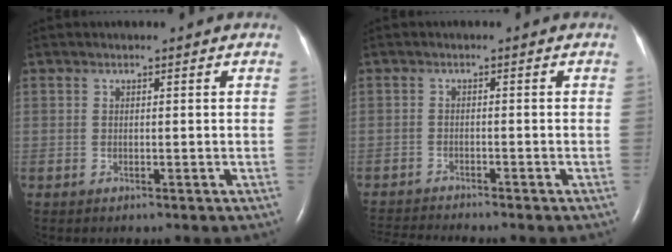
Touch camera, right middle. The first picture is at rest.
{"total": 5.9, "force": [-5.7, -0.9, 1.5], "torque": [-0.022, -0.016, -0.091]}